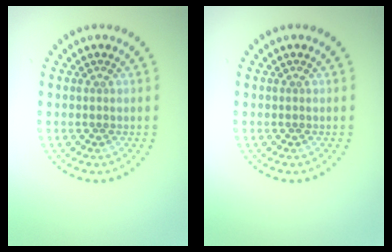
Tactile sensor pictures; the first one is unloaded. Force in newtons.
{"total": 0.0}